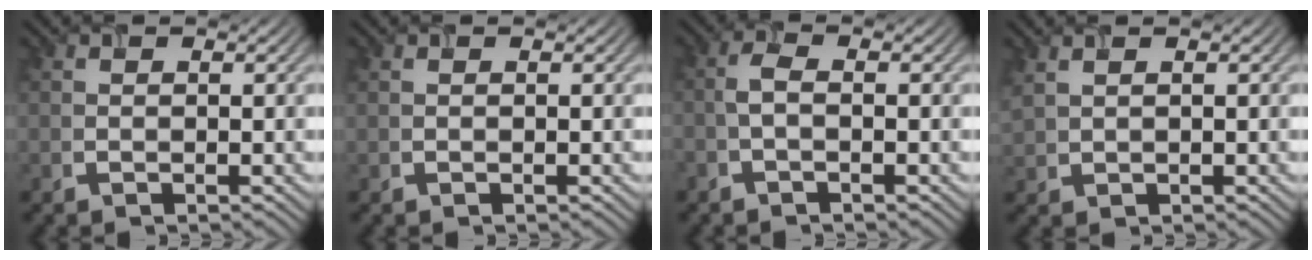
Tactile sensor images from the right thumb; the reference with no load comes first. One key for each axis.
{"total": 0.0}
{"total": 1.7, "fx": -0.7, "fy": 0.6, "fz": 1.5, "tx": -0.035, "ty": 0.004, "tz": -0.018}
{"total": 1.6, "fx": 1.2, "fy": 0.5, "fz": 0.9, "tx": -0.027, "ty": 0.004, "tz": 0.033}